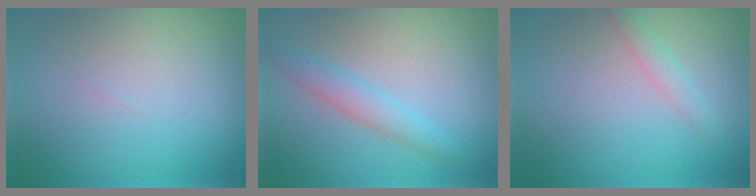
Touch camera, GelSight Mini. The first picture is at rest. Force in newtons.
{"total": 2.3, "press": 2.3, "slide": 0.1}
{"total": 1.5, "press": 1.5, "slide": 0.0}